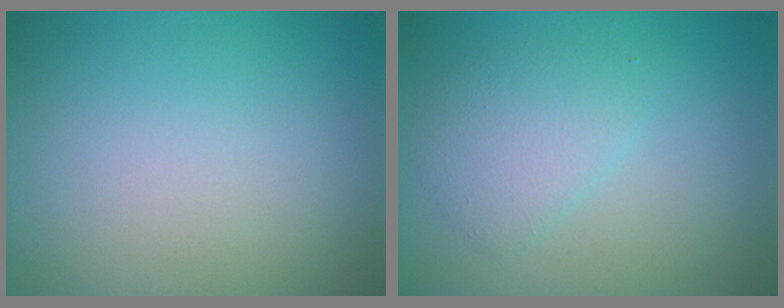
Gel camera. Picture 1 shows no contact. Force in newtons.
{"total": 2.6, "press": 2.6, "slide": 0.2}